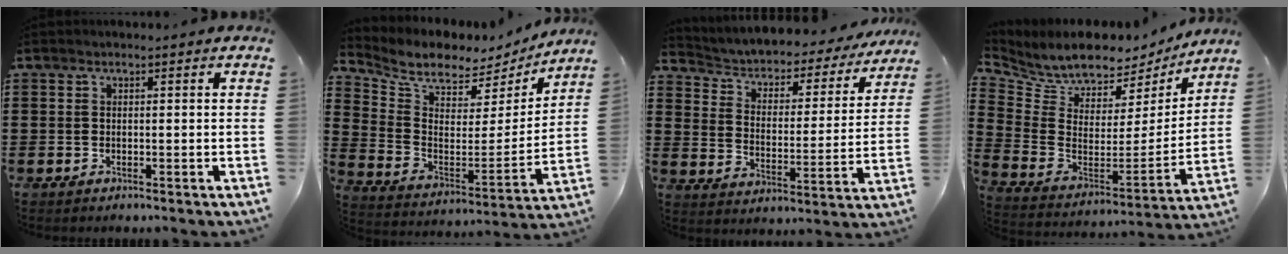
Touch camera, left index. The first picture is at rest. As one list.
[{"total": 6.4, "force": [5.8, 2.5, 1.2], "torque": [-0.056, -0.053, 0.098]}, {"total": 2.7, "force": [2.3, 1.3, 0.7], "torque": [-0.031, -0.020, 0.027]}, {"total": 7.6, "force": [7.2, 2.0, 0.9], "torque": [-0.059, -0.067, 0.125]}]